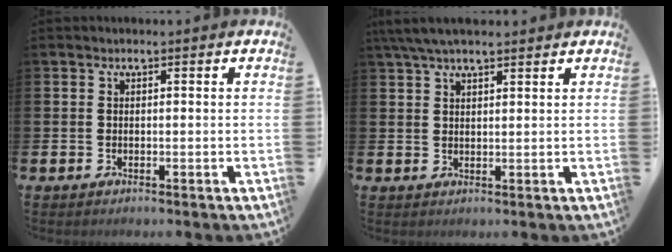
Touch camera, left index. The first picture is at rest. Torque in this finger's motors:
{"motor_torque": [1.11, -1.03, 0.63, 0.21]}